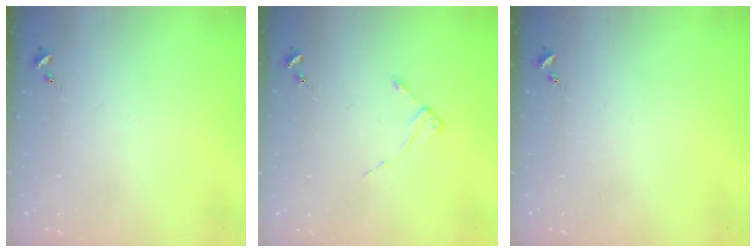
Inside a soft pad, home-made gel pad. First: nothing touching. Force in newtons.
{"total": 2.1, "press": 2.0, "slide": 0.4}
{"total": 0.0}